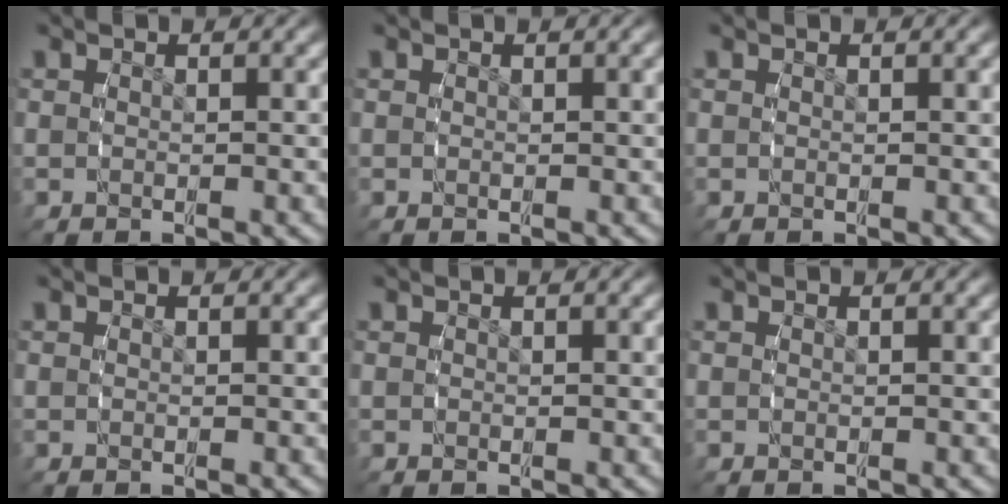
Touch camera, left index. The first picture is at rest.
{"total": 0.0}
{"total": 0.0}
{"total": 0.0}
{"total": 0.0}
{"total": 0.0}